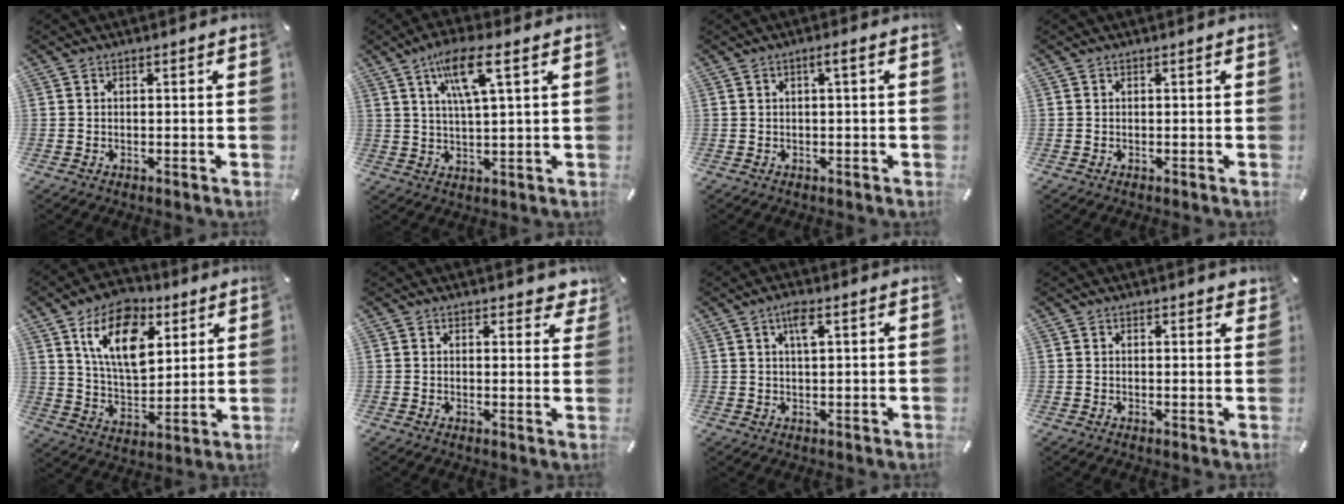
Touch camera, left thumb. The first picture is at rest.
{"total": 9.9, "force": [4.7, 1.8, 8.5], "torque": [-0.165, 0.001, 0.078]}
{"total": 1.8, "force": [0.2, 0.1, 1.8], "torque": [-0.033, 0.001, 0.002]}
{"total": 0.0}
{"total": 16.0, "force": [7.9, 9.7, 10.0], "torque": [-0.173, -0.024, 0.141]}
{"total": 2.7, "force": [2.1, 1.6, 0.8], "torque": [0.002, -0.010, 0.032]}
{"total": 4.0, "force": [1.8, 1.0, 3.4], "torque": [-0.074, 0.006, 0.028]}
{"total": 1.1, "force": [0.9, 0.4, 0.4], "torque": [-0.001, -0.003, 0.015]}